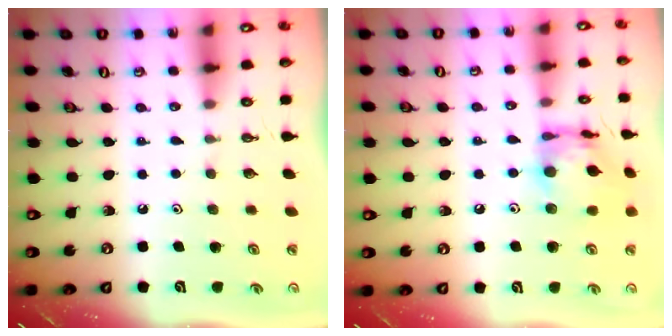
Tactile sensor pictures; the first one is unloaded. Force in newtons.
{"total": 14.0, "press": 13.9, "slide": 1.2}